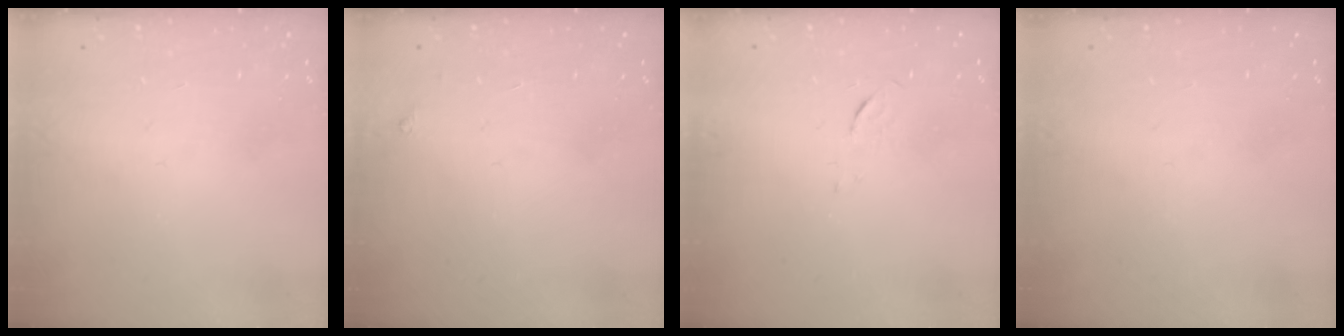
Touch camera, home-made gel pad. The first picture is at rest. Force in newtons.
{"total": 2.5, "press": 2.5, "slide": 0.4}
{"total": 3.4, "press": 3.4, "slide": 0.3}
{"total": 0.0}